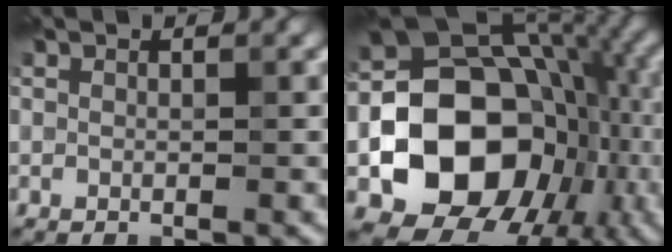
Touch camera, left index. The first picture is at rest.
{"total": 14.8, "force": [-3.4, 11.4, 8.7], "torque": [-0.120, -0.006, -0.069]}